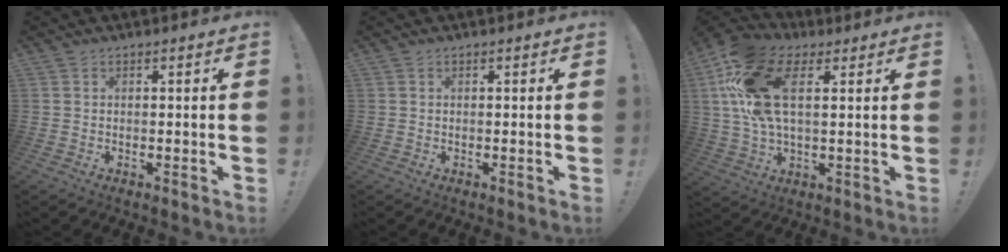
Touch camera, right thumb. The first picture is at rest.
{"total": 0.0}
{"total": 18.3, "force": [5.9, 9.8, 14.3], "torque": [-0.292, -0.004, 0.106]}